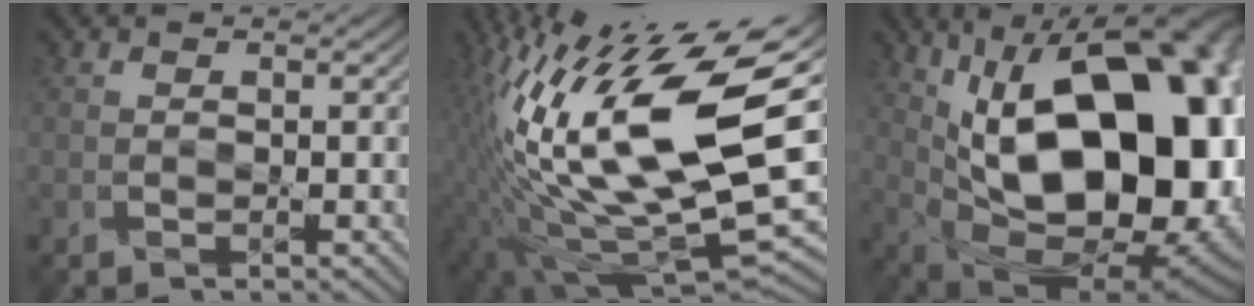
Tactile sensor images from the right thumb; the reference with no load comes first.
{"total": 20.8, "force": [2.6, 8.2, 18.9], "torque": [-0.373, -0.028, 0.058]}
{"total": 24.0, "force": [4.4, 13.7, 19.2], "torque": [-0.299, 0.029, 0.100]}